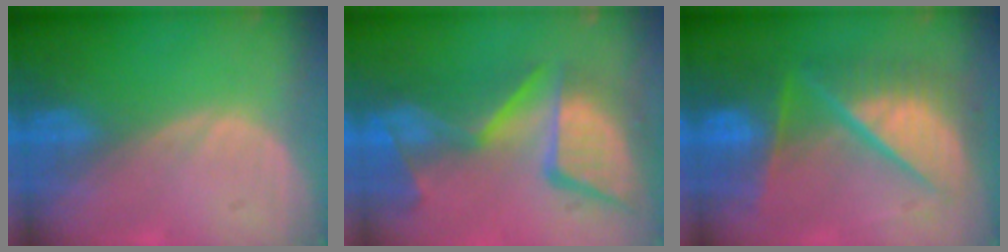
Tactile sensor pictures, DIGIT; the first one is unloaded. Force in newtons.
{"total": 13.5, "press": 11.2, "slide": 7.6}
{"total": 11.1, "press": 11.0, "slide": 1.3}